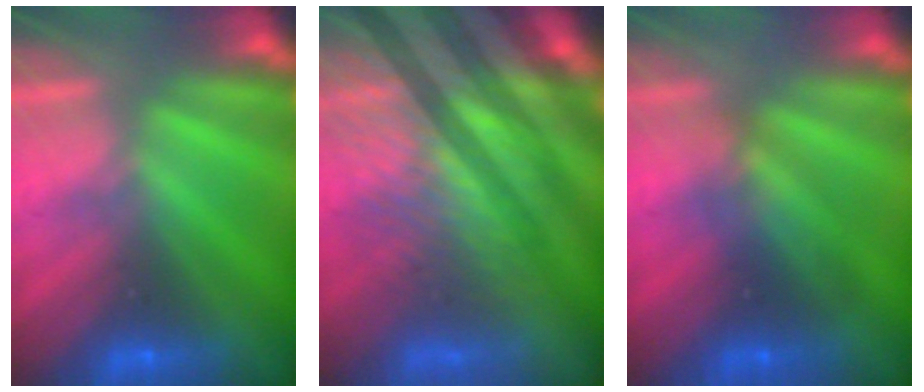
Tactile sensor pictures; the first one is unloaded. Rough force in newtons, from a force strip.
{"total": 6.8}
{"total": 2.7}